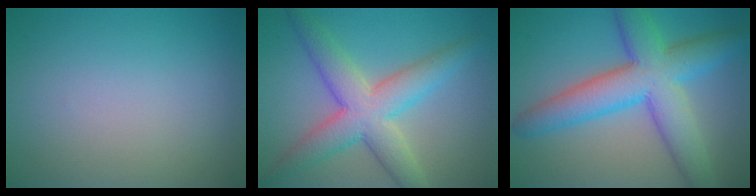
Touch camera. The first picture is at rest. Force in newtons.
{"total": 6.9, "press": 6.9, "slide": 0.2}
{"total": 9.0, "press": 9.0, "slide": 0.1}